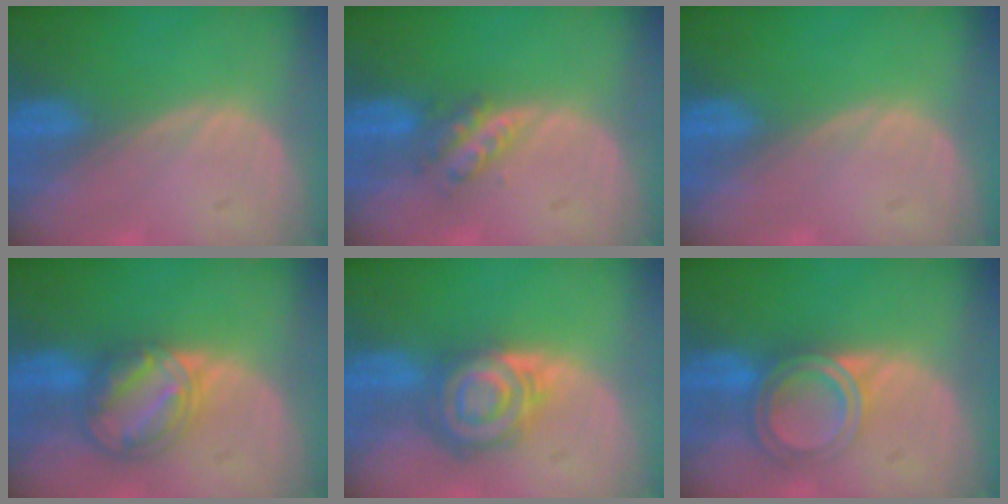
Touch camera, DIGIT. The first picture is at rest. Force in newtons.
{"total": 4.1, "press": 3.6, "slide": 2.1}
{"total": 0.0}
{"total": 8.0, "press": 6.8, "slide": 4.2}
{"total": 8.0, "press": 7.1, "slide": 3.7}
{"total": 6.4, "press": 5.4, "slide": 3.5}